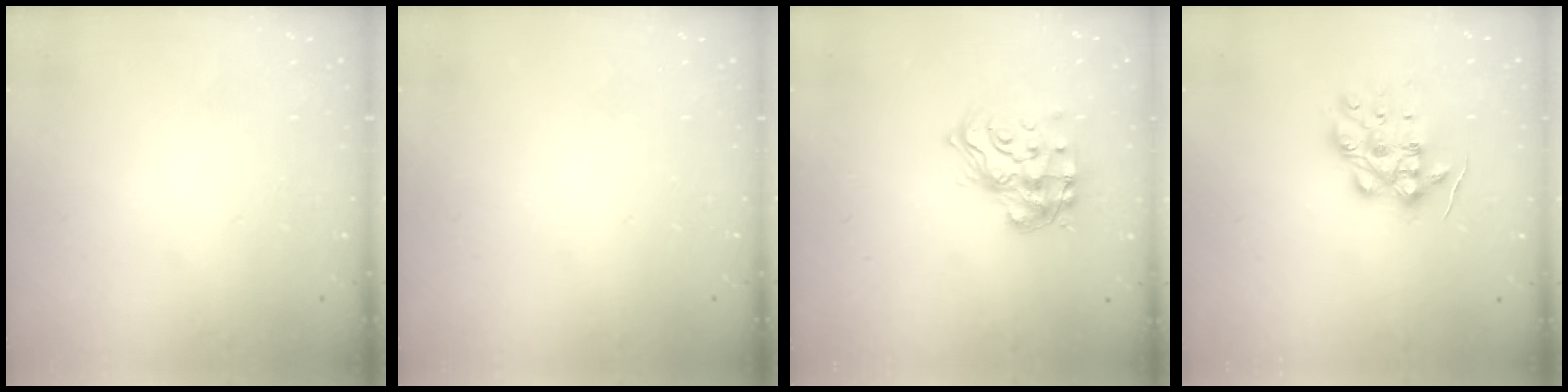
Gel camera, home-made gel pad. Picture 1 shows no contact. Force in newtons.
{"total": 0.0}
{"total": 15.5, "press": 15.3, "slide": 1.9}
{"total": 13.8, "press": 13.8, "slide": 0.3}